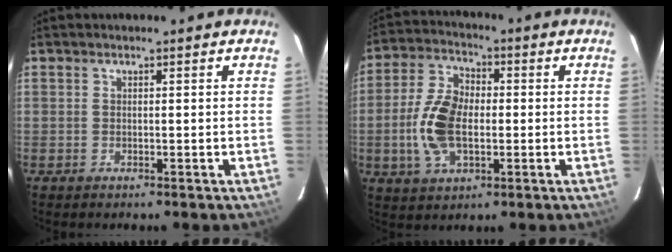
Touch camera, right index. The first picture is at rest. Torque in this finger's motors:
{"motor_torque": [0.43, -0.01, 0.37, 0.13]}